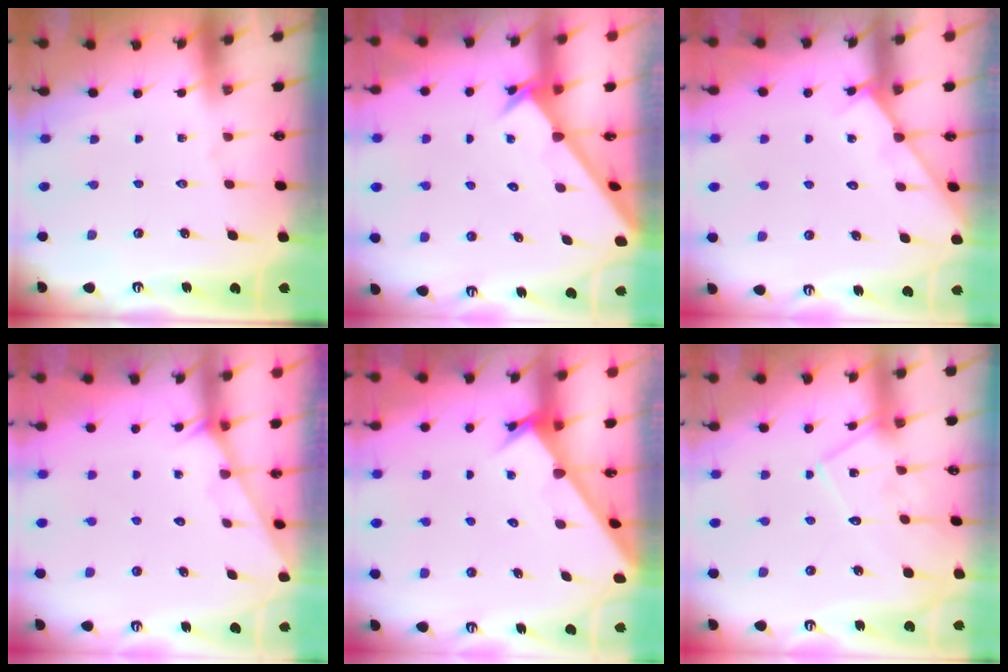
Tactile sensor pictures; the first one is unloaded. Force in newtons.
{"total": 2.5, "press": 2.5, "slide": 0.2}
{"total": 5.9, "press": 5.9, "slide": 0.6}
{"total": 1.3, "press": 1.3, "slide": 0.1}
{"total": 2.9, "press": 2.9, "slide": 0.1}
{"total": 10.8, "press": 10.8, "slide": 0.4}